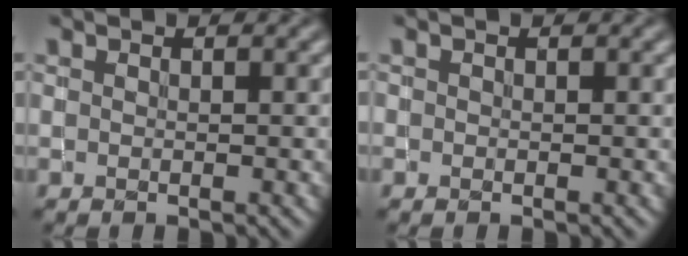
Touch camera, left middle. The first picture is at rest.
{"total": 0.0}